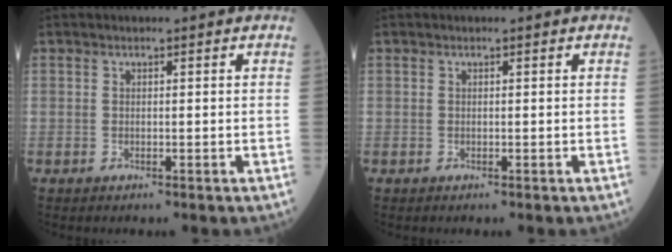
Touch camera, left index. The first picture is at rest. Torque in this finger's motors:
{"motor_torque": [0.03, -0.05, 0.02, 0.01]}